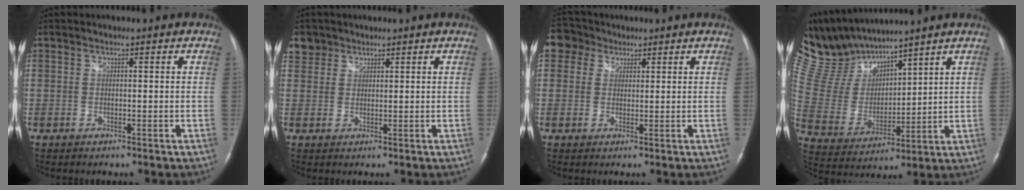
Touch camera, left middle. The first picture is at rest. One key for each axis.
{"total": 3.3, "fx": 2.3, "fy": 2.5, "fz": 0.0, "tx": 0.005, "ty": 0.009, "tz": 0.042}
{"total": 4.7, "fx": 2.5, "fy": 3.9, "fz": 0.7, "tx": -0.021, "ty": 0.021, "tz": 0.048}
{"total": 12.2, "fx": 11.6, "fy": 2.3, "fz": 3.0, "tx": -0.087, "ty": 0.014, "tz": 0.248}